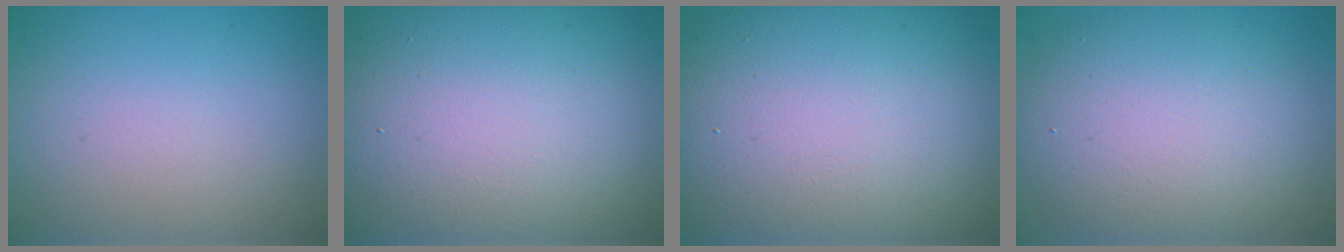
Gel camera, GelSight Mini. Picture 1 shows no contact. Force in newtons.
{"total": 17.5, "press": 17.4, "slide": 0.7}
{"total": 16.2, "press": 16.2, "slide": 0.6}
{"total": 8.3, "press": 8.3, "slide": 0.8}